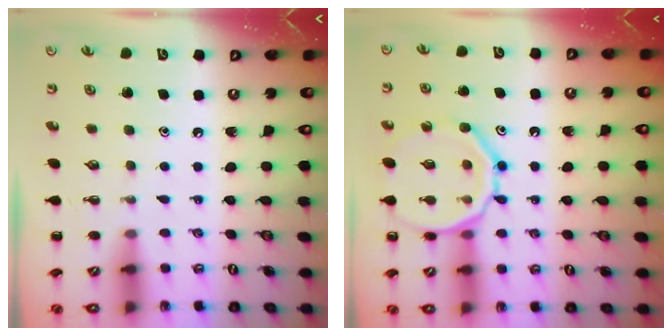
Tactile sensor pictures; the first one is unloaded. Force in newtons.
{"total": 15.7, "press": 15.7, "slide": 1.3}